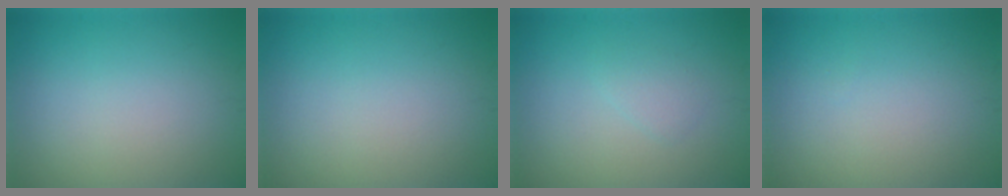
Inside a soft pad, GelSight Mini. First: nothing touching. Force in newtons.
{"total": 0.0}
{"total": 1.1, "press": 1.1, "slide": 0.1}
{"total": 0.0}